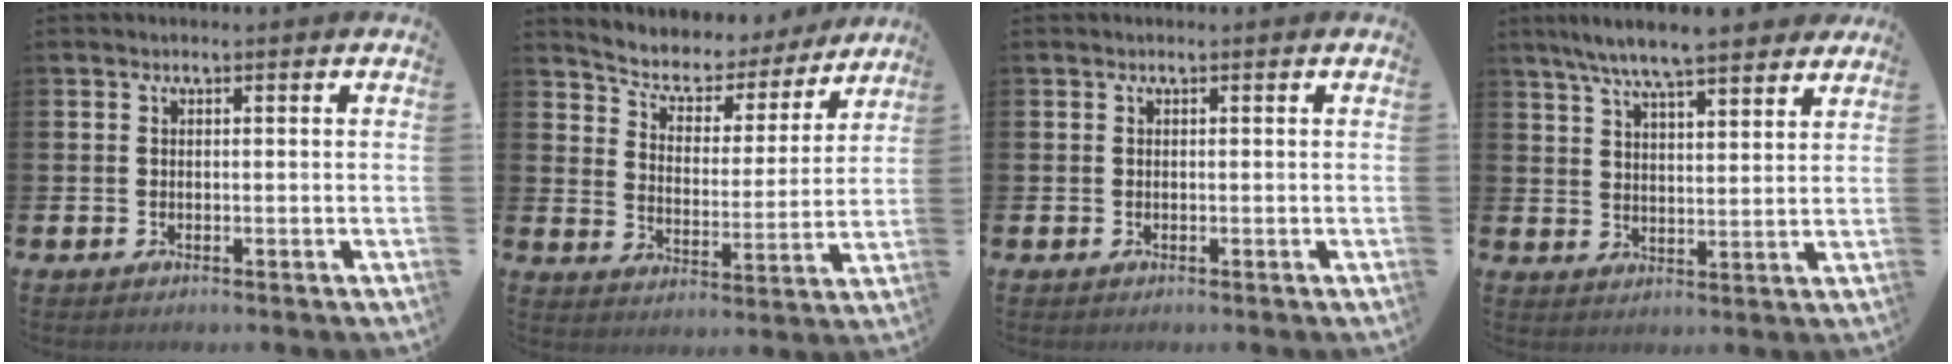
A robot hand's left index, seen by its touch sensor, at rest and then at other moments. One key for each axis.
{"total": 5.7, "fx": 5.2, "fy": 2.2, "fz": 0.8, "tx": -0.041, "ty": -0.045, "tz": 0.084}
{"total": 0.0}
{"total": 7.7, "fx": 7.2, "fy": 0.8, "fz": 2.9, "tx": -0.072, "ty": -0.030, "tz": 0.128}